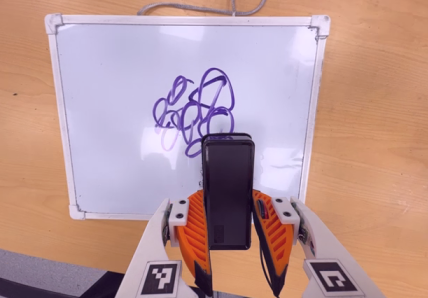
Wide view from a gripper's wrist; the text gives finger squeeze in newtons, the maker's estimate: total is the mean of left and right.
{"total": 4.9, "left": 3.5, "right": 6.4}